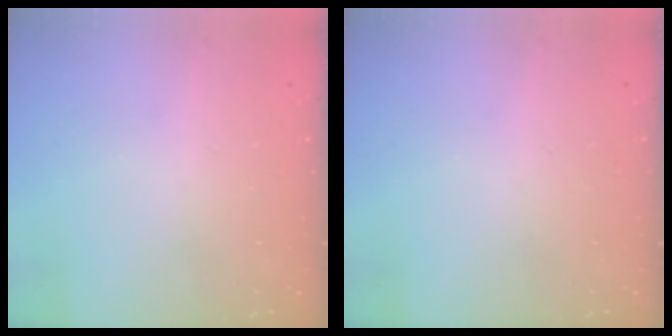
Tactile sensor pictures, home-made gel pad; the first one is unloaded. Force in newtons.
{"total": 0.0}